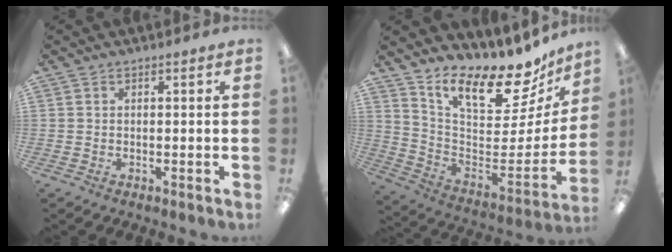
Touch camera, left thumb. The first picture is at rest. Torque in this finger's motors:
{"motor_torque": [1.14, 1.12, 1.03, -1.74, 0.04]}